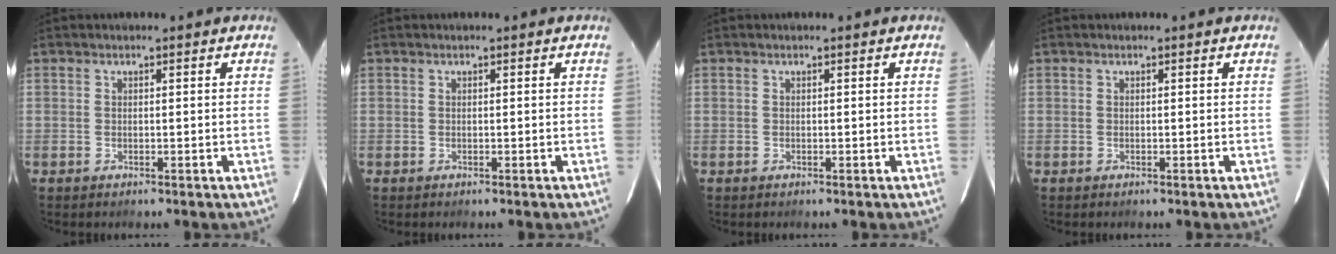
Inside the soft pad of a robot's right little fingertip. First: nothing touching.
{"total": 0.0}
{"total": 0.0}
{"total": 0.0}